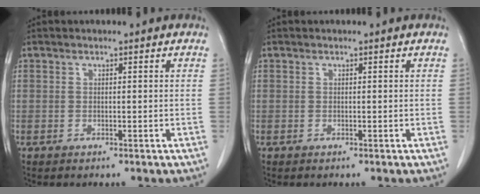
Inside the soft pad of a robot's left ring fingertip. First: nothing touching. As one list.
[{"total": 0.0}]